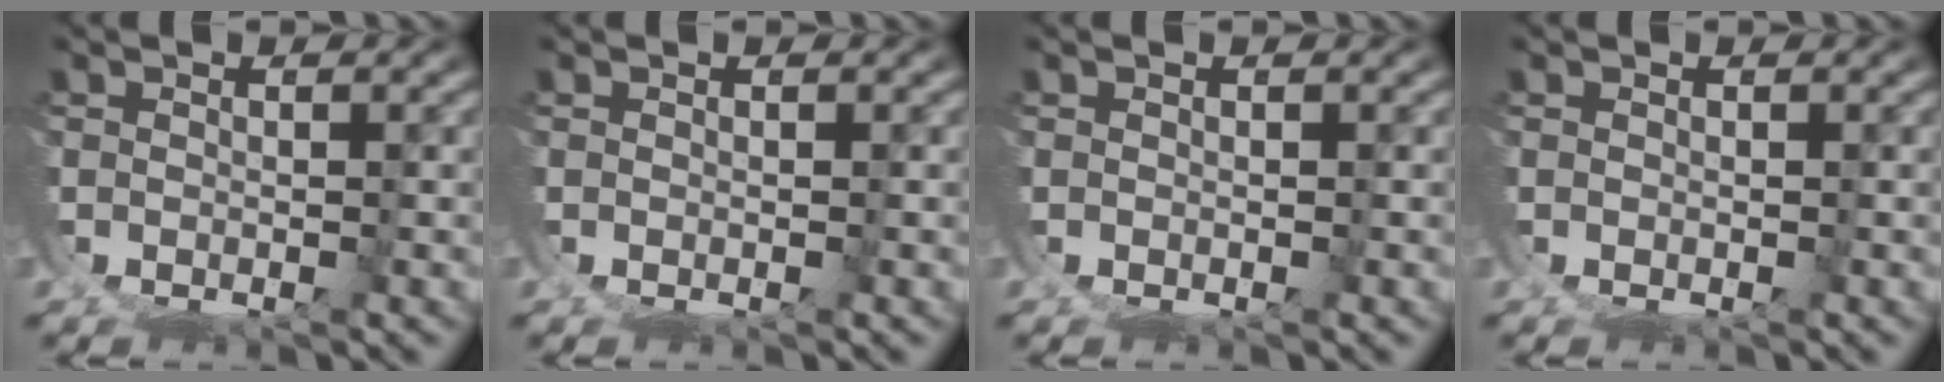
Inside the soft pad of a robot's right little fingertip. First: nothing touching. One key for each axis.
{"total": 0.0}
{"total": 0.0}
{"total": 0.0}